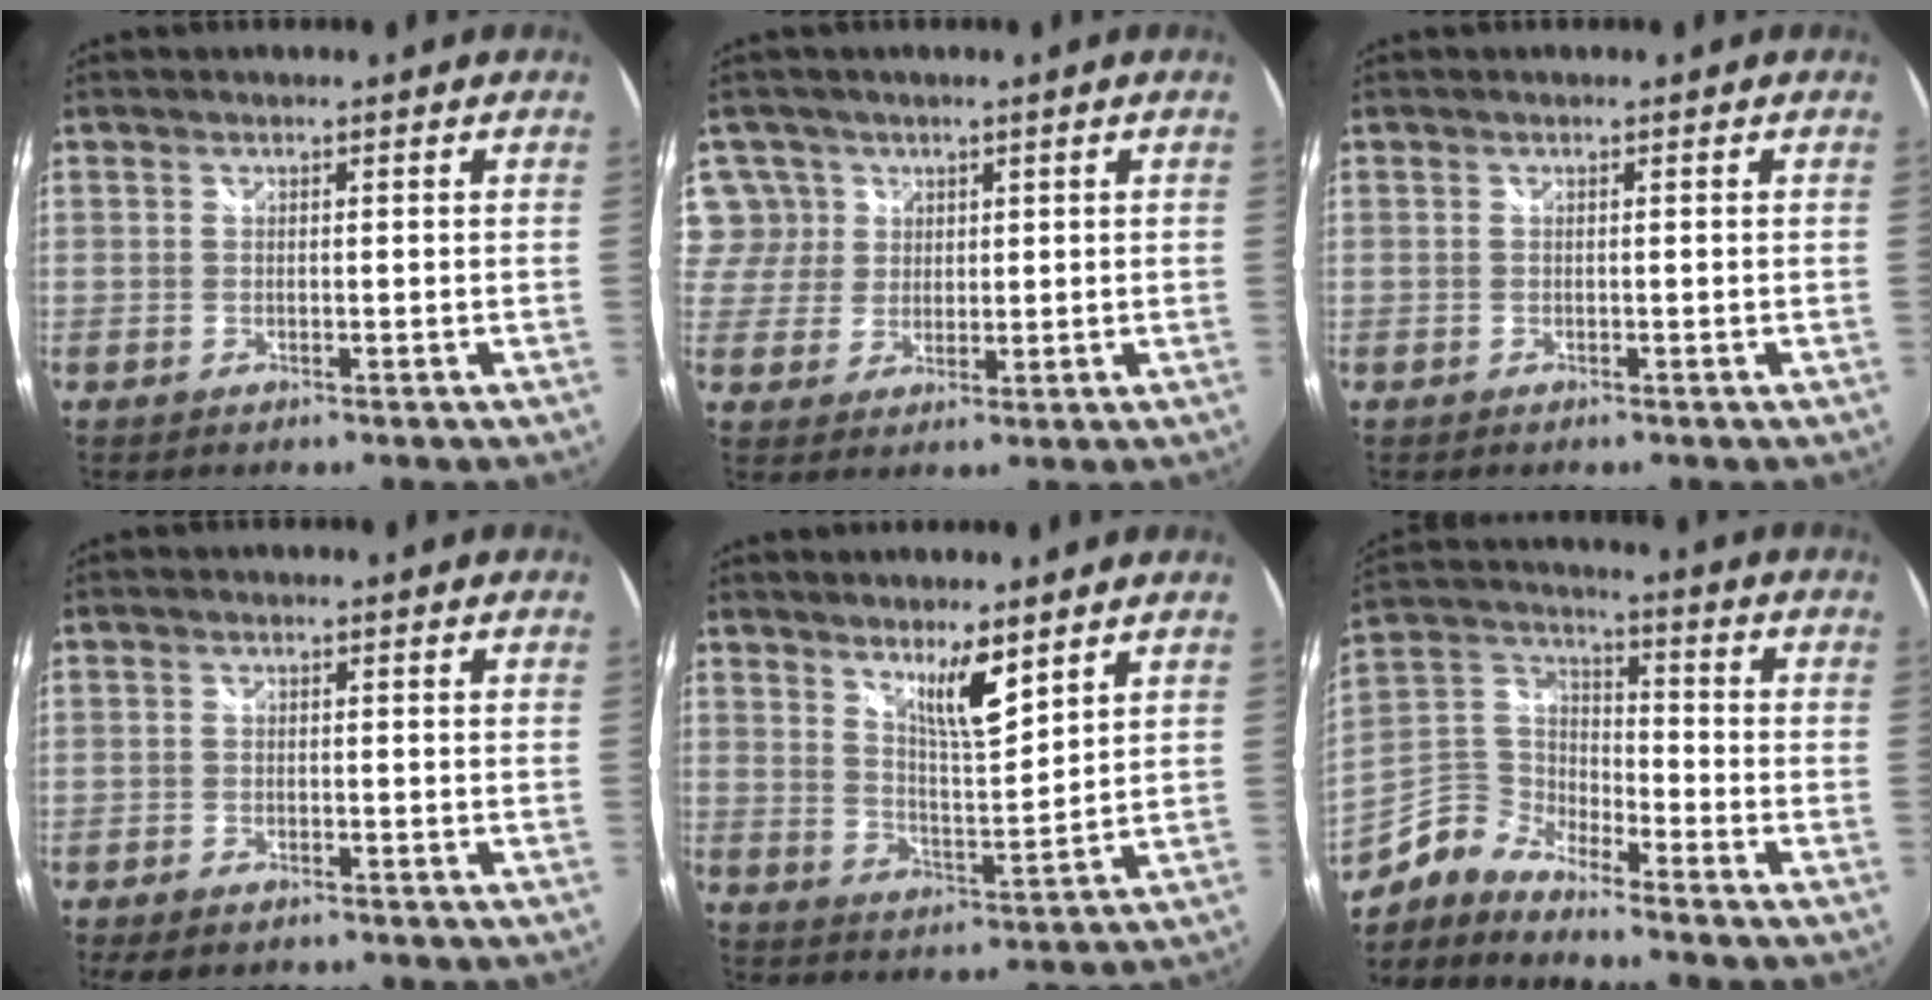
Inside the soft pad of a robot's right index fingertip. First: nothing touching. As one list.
[{"total": 6.0, "force": [2.6, 5.4, 0.4], "torque": [0.006, 0.010, 0.045]}, {"total": 0.0}, {"total": 4.7, "force": [-3.6, 1.9, 2.2], "torque": [-0.060, -0.019, -0.061]}, {"total": 7.5, "force": [5.3, 1.0, 5.2], "torque": [-0.084, -0.007, 0.092]}, {"total": 7.1, "force": [-5.3, 4.0, 2.6], "torque": [-0.064, 0.024, -0.127]}]